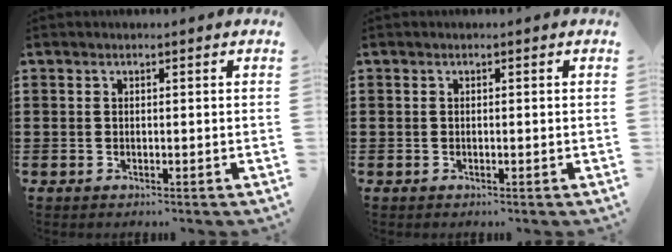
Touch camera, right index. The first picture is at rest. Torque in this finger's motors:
{"motor_torque": [1.15, 0.45, 0.00, 0.01]}